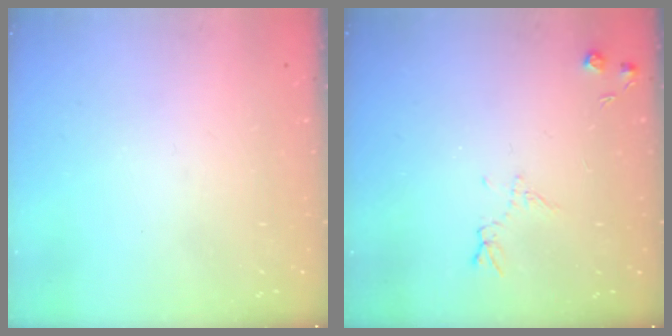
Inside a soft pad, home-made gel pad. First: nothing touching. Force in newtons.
{"total": 5.5, "press": 5.5, "slide": 0.8}